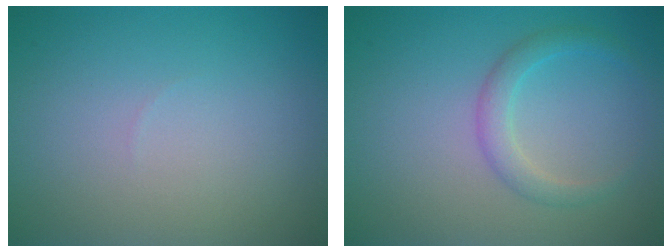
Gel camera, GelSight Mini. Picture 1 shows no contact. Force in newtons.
{"total": 2.1, "press": 2.1, "slide": 0.1}